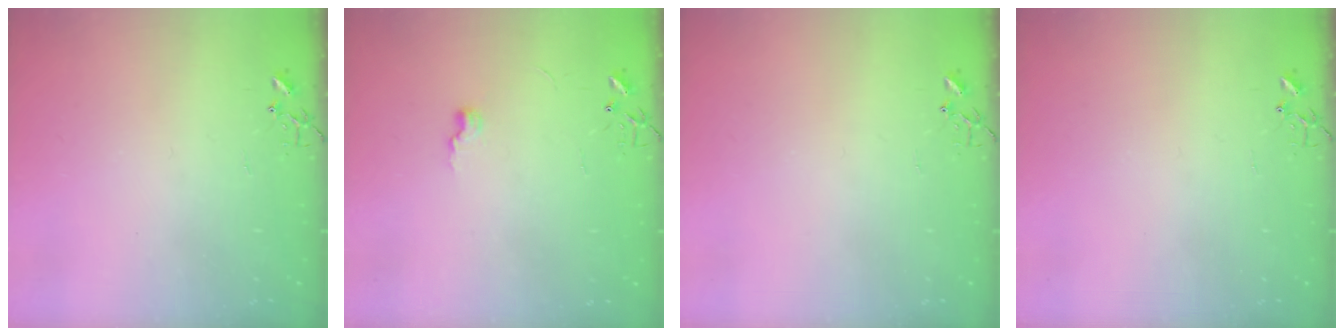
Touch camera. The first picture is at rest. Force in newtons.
{"total": 5.9, "press": 5.9, "slide": 0.6}
{"total": 0.0}
{"total": 0.0}